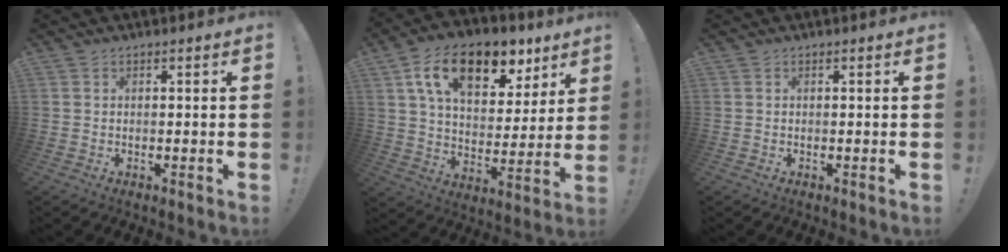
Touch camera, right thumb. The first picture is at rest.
{"total": 18.8, "force": [10.2, 10.2, 12.0], "torque": [-0.197, -0.046, 0.178]}
{"total": 0.0}